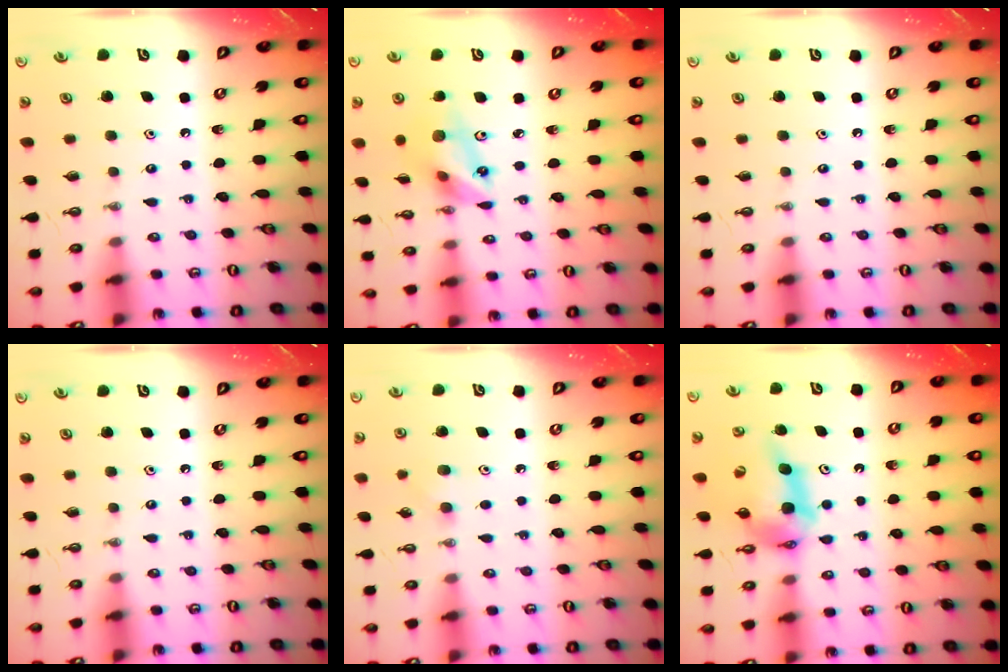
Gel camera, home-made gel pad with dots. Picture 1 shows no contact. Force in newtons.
{"total": 13.9, "press": 13.6, "slide": 3.1}
{"total": 0.0}
{"total": 0.0}
{"total": 4.9, "press": 4.8, "slide": 1.2}
{"total": 11.8, "press": 11.7, "slide": 1.2}